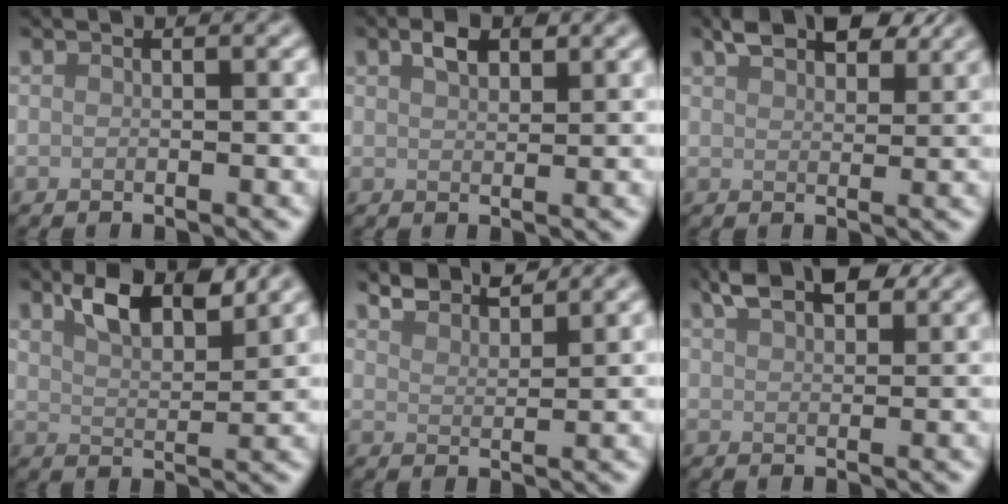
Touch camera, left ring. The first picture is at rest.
{"total": 2.0, "force": [1.2, 1.0, 1.3], "torque": [-0.024, 0.006, 0.022]}
{"total": 4.9, "force": [3.3, 2.3, 2.8], "torque": [-0.046, 0.008, 0.056]}
{"total": 5.1, "force": [3.2, 2.1, 3.4], "torque": [-0.062, 0.002, 0.055]}
{"total": 3.3, "force": [3.2, 0.4, 0.7], "torque": [-0.014, 0.002, 0.056]}
{"total": 4.5, "force": [2.9, 2.0, 2.8], "torque": [-0.050, 0.012, 0.049]}